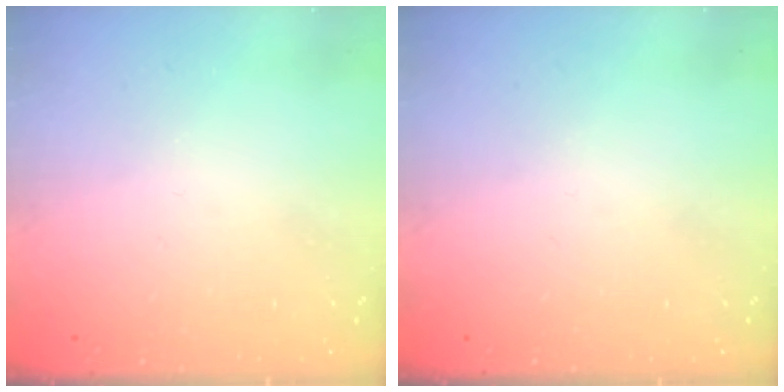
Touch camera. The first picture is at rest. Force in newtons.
{"total": 0.0}